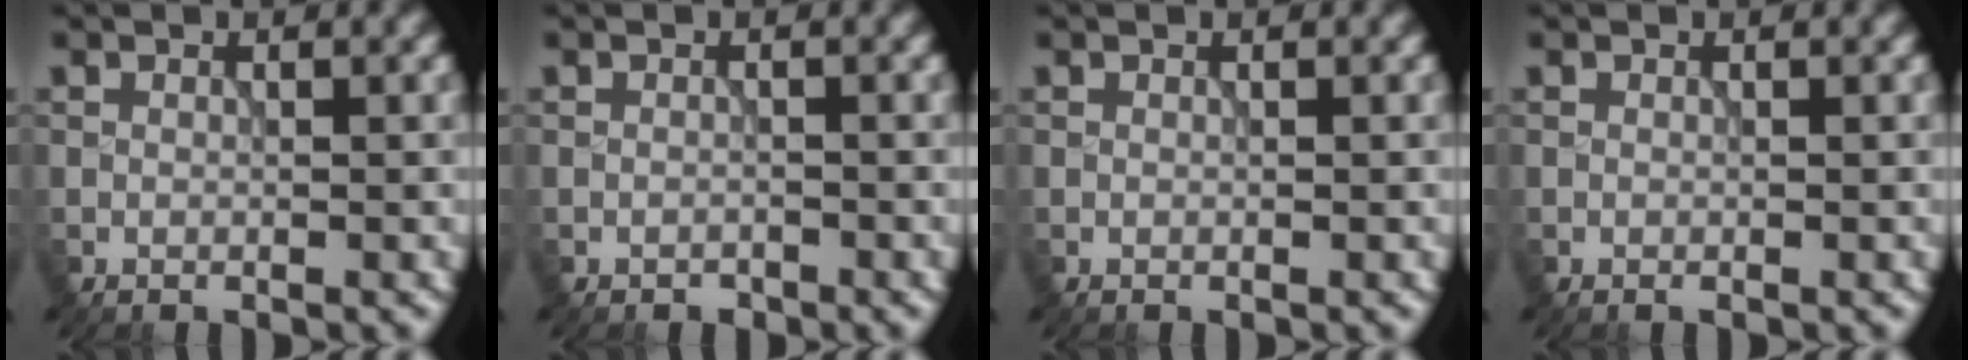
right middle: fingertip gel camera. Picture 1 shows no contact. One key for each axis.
{"total": 0.6, "fx": -0.5, "fy": 0.3, "fz": 0.1, "tx": 0.000, "ty": -0.002, "tz": -0.008}
{"total": 0.0}
{"total": 0.0}